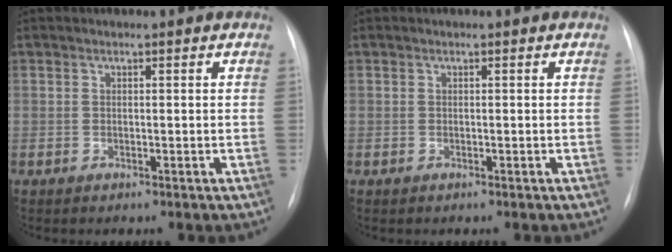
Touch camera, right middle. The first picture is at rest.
{"total": 0.0}